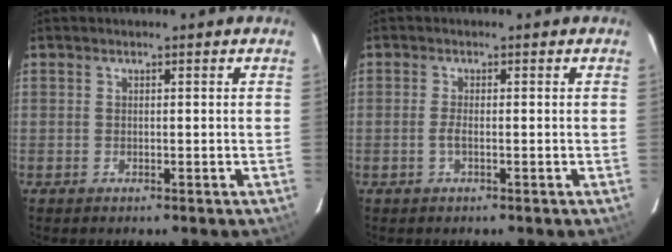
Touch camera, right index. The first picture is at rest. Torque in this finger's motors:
{"motor_torque": [0.24, -0.26, 0.15, 0.04]}